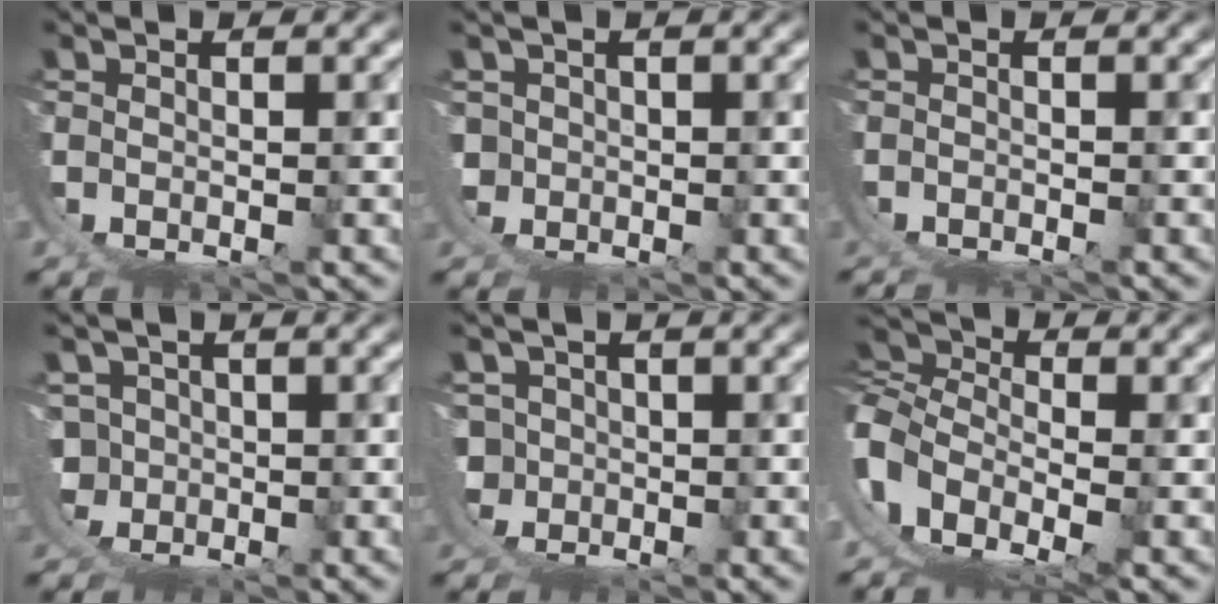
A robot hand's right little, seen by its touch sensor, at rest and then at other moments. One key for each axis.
{"total": 3.7, "fx": -0.9, "fy": 3.4, "fz": 1.2, "tx": -0.045, "ty": -0.031, "tz": -0.009}
{"total": 2.4, "fx": -2.0, "fy": 1.3, "fz": 0.3, "tx": -0.012, "ty": -0.008, "tz": -0.033}
{"total": 7.9, "fx": -1.2, "fy": 7.3, "fz": 2.7, "tx": -0.081, "ty": -0.035, "tz": -0.018}
{"total": 7.0, "fx": -1.2, "fy": 6.5, "fz": 2.4, "tx": -0.073, "ty": -0.034, "tz": -0.018}
{"total": 10.5, "fx": -0.6, "fy": 8.3, "fz": 6.4, "tx": -0.156, "ty": -0.026, "tz": -0.020}